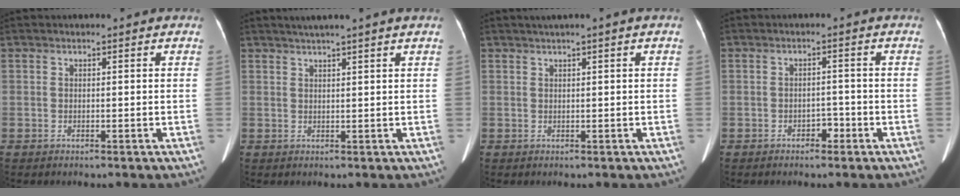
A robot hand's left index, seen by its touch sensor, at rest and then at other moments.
{"total": 4.1, "force": [3.2, -1.1, 2.3], "torque": [-0.035, 0.014, 0.053]}
{"total": 1.6, "force": [0.8, -0.3, 1.4], "torque": [-0.033, 0.007, 0.019]}
{"total": 1.8, "force": [-1.1, 1.0, 0.9], "torque": [-0.011, 0.005, -0.016]}